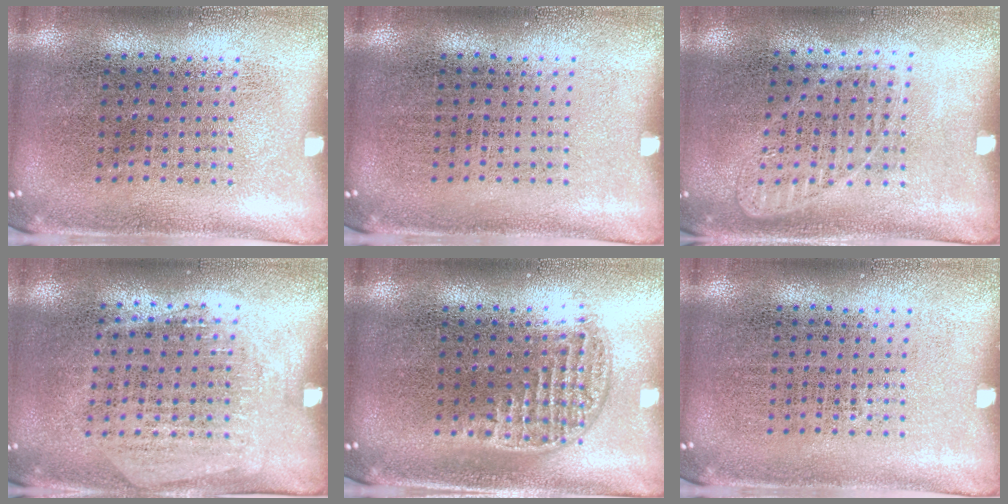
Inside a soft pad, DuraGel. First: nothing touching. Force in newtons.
{"total": 0.0}
{"total": 1.1, "press": 1.1, "slide": 0.2}
{"total": 1.3, "press": 1.1, "slide": 0.6}
{"total": 1.2, "press": 1.0, "slide": 0.6}
{"total": 0.0}